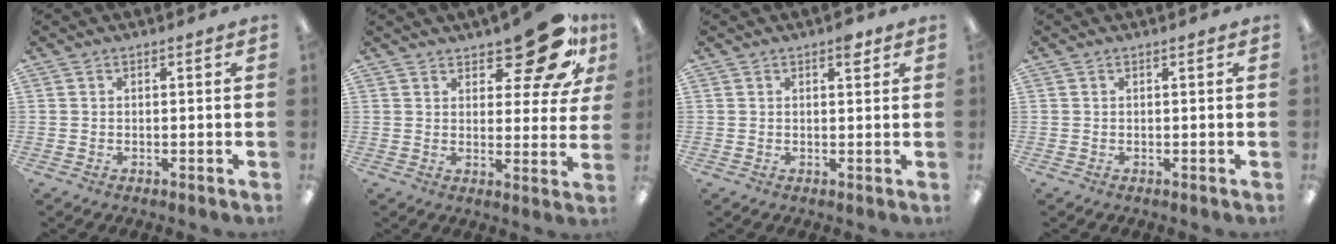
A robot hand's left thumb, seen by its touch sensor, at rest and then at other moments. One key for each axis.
{"total": 15.4, "fx": 10.2, "fy": 6.3, "fz": 9.7, "tx": -0.123, "ty": -0.060, "tz": 0.170}
{"total": 2.8, "fx": 1.8, "fy": 1.1, "fz": 1.8, "tx": -0.008, "ty": -0.010, "tz": 0.023}
{"total": 0.0}